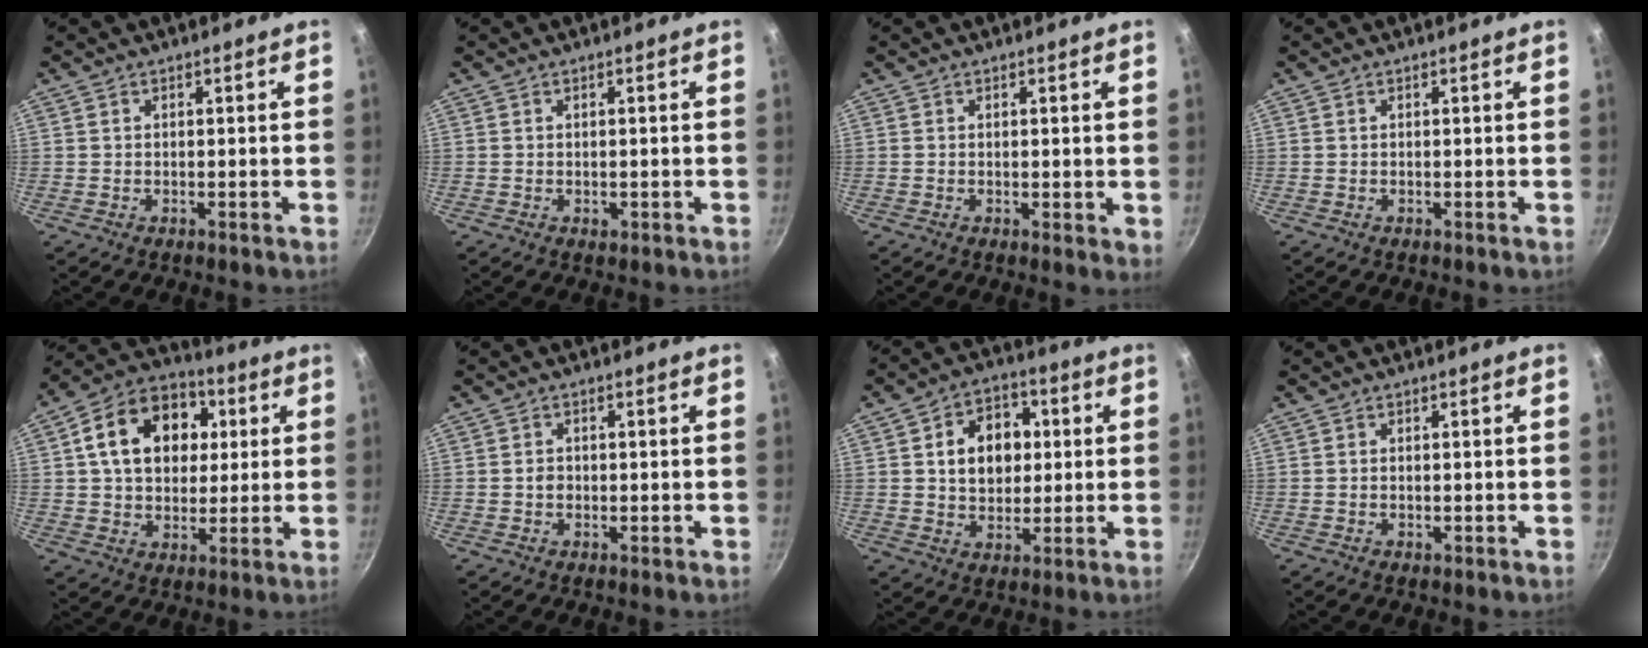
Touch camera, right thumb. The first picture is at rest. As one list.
[{"total": 1.0, "force": [-0.2, 0.5, 0.8], "torque": [-0.013, 0.000, -0.002]}, {"total": 1.8, "force": [0.3, 0.7, 1.7], "torque": [-0.019, -0.006, 0.003]}, {"total": 0.0}, {"total": 17.6, "force": [4.1, 12.9, 11.2], "torque": [-0.156, 0.021, 0.056]}, {"total": 1.8, "force": [-0.2, 1.5, 1.0], "torque": [-0.015, 0.006, -0.005]}, {"total": 12.0, "force": [2.1, 9.0, 7.6], "torque": [-0.078, 0.008, 0.028]}, {"total": 0.7, "force": [-0.2, 0.4, 0.5], "torque": [-0.007, 0.002, -0.003]}]